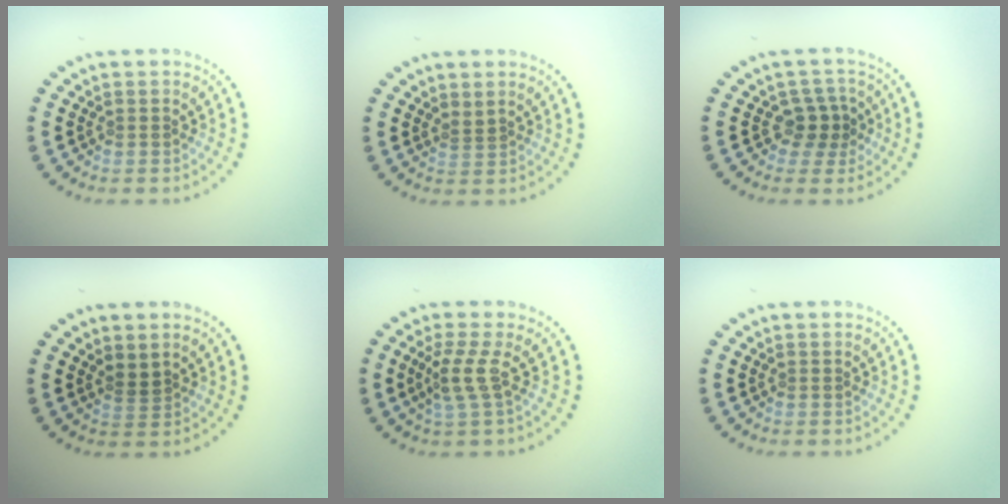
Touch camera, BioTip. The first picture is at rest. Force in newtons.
{"total": 0.8, "press": 0.2, "slide": 0.7}
{"total": 2.2, "press": 1.9, "slide": 1.2}
{"total": 1.3, "press": 0.9, "slide": 0.9}
{"total": 2.4, "press": 1.6, "slide": 1.8}
{"total": 0.0}